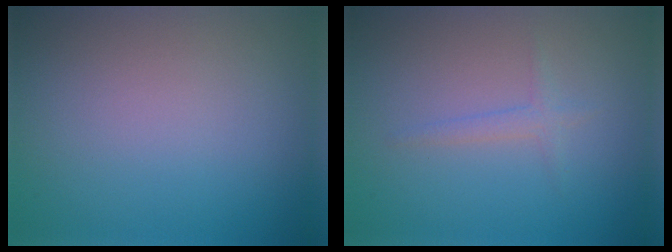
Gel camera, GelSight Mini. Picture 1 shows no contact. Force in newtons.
{"total": 1.2, "press": 1.2, "slide": 0.1}